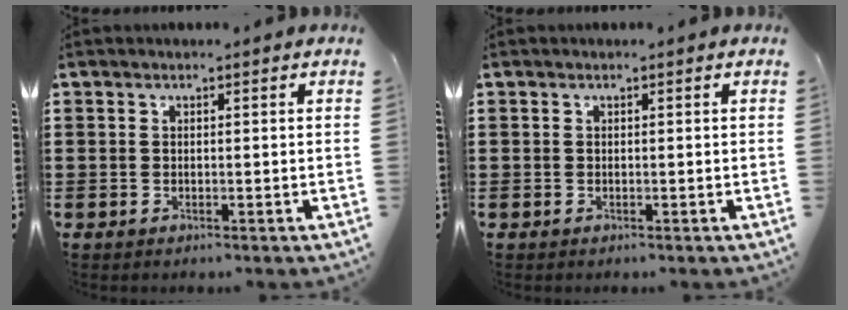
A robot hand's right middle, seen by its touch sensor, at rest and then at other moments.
{"total": 0.0}